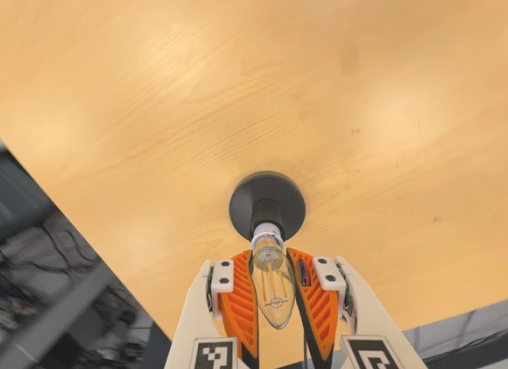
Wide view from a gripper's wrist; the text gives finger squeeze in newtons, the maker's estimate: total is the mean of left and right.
{"total": 21.8, "left": 20.7, "right": 22.9}